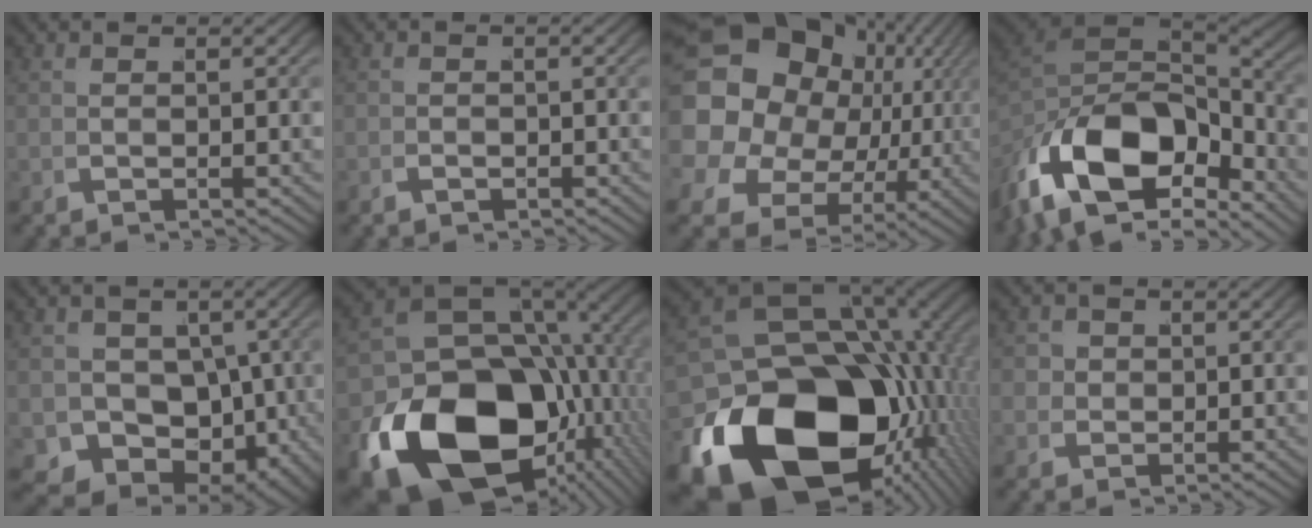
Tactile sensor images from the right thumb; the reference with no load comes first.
{"total": 0.8, "force": [-0.7, 0.4, 0.0], "torque": [0.006, 0.002, -0.017]}
{"total": 20.8, "force": [0.9, 15.7, 13.6], "torque": [-0.255, -0.031, 0.012]}
{"total": 15.4, "force": [-4.4, 8.7, 11.9], "torque": [-0.239, -0.050, -0.035]}
{"total": 14.6, "force": [-4.3, 11.2, 8.2], "torque": [-0.164, -0.076, -0.052]}
{"total": 20.0, "force": [-5.6, 11.9, 15.1], "torque": [-0.271, -0.052, -0.067]}
{"total": 25.0, "force": [-6.4, 14.7, 19.2], "torque": [-0.333, -0.073, -0.072]}
{"total": 4.1, "force": [0.2, 3.6, 1.9], "torque": [-0.037, -0.013, 0.011]}